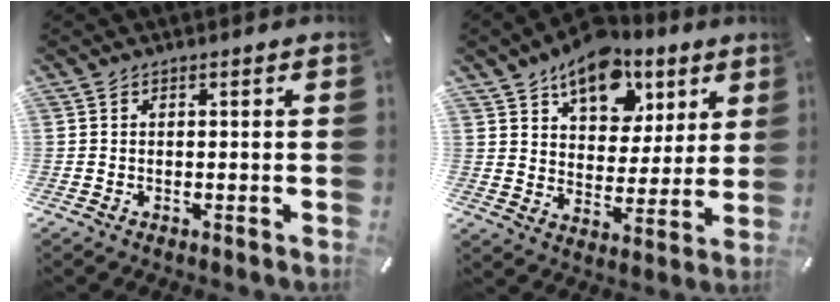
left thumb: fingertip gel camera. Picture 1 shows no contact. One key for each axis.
{"total": 13.9, "fx": 9.0, "fy": 9.0, "fz": 5.5, "tx": -0.078, "ty": -0.057, "tz": 0.163}